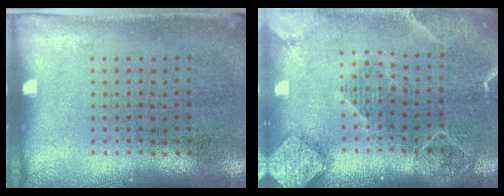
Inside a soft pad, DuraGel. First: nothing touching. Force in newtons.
{"total": 2.3, "press": 1.9, "slide": 1.2}